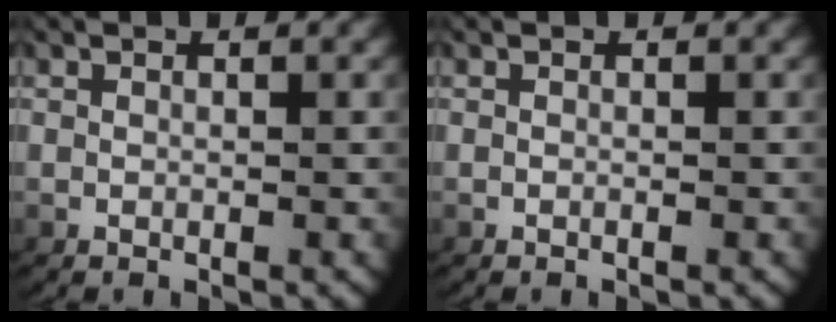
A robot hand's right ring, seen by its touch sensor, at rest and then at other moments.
{"total": 0.0}